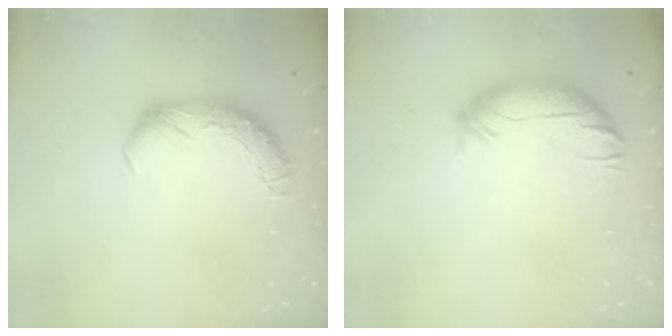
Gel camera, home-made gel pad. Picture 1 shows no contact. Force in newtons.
{"total": 2.7, "press": 2.1, "slide": 1.7}